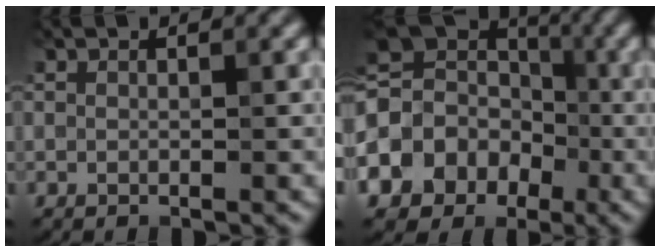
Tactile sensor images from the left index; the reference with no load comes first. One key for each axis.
{"total": 11.1, "fx": -3.0, "fy": 9.4, "fz": 5.1, "tx": -0.101, "ty": -0.005, "tz": -0.070}